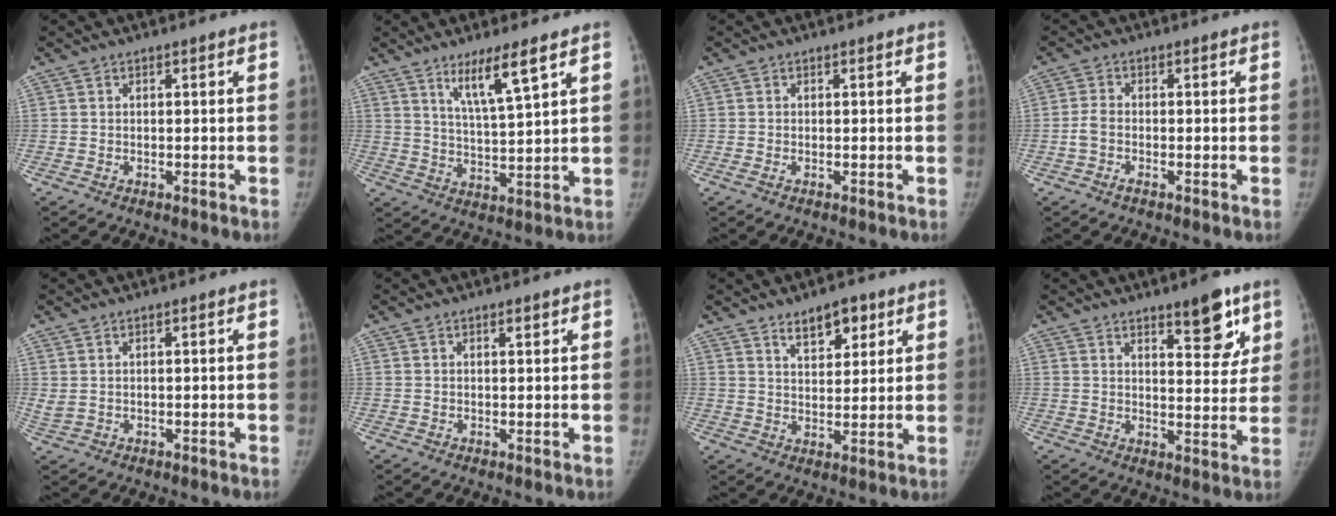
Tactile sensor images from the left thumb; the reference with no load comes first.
{"total": 8.3, "force": [5.2, 0.6, 6.4], "torque": [-0.115, -0.039, 0.097]}
{"total": 0.5, "force": [-0.2, 0.1, 0.5], "torque": [-0.009, 0.000, -0.004]}
{"total": 2.5, "force": [-1.1, 1.2, 1.9], "torque": [-0.047, 0.015, -0.027]}
{"total": 1.1, "force": [0.5, 0.7, 0.7], "torque": [-0.022, 0.001, 0.018]}
{"total": 1.0, "force": [0.7, 0.3, 0.6], "torque": [-0.006, -0.003, 0.010]}
{"total": 6.5, "force": [4.2, 3.3, 3.7], "torque": [-0.030, -0.028, 0.068]}
{"total": 8.8, "force": [5.6, 3.1, 6.1], "torque": [-0.056, -0.036, 0.079]}